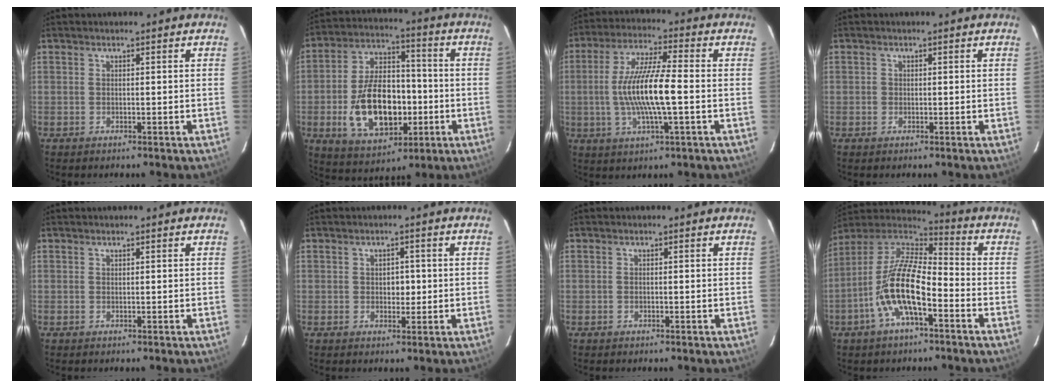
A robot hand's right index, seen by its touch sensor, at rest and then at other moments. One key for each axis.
{"total": 17.2, "fx": -4.0, "fy": 10.1, "fz": 13.3, "tx": -0.264, "ty": 0.013, "tz": -0.049}
{"total": 12.7, "fx": -1.5, "fy": 1.6, "fz": 12.5, "tx": -0.243, "ty": 0.001, "tz": -0.028}
{"total": 0.9, "fx": -0.2, "fy": 0.9, "fz": 0.1, "tx": -0.002, "ty": 0.000, "tz": -0.003}
{"total": 0.0}
{"total": 2.4, "fx": 0.0, "fy": 1.9, "fz": 1.5, "tx": -0.020, "ty": 0.005, "tz": 0.001}
{"total": 0.0}
{"total": 15.1, "fx": -5.9, "fy": 5.4, "fz": 12.9, "tx": -0.260, "ty": -0.002, "tz": -0.118}